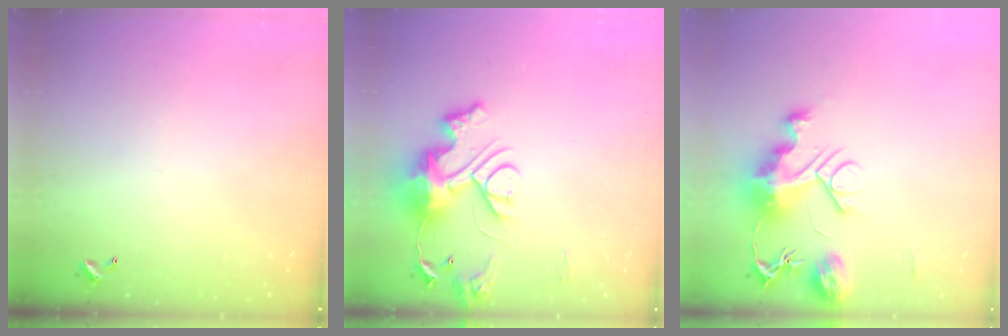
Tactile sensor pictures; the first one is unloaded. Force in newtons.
{"total": 13.2, "press": 13.1, "slide": 1.4}
{"total": 13.2, "press": 13.2, "slide": 1.1}